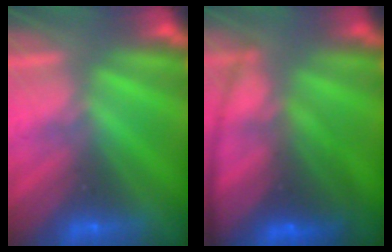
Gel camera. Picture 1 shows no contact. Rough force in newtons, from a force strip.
{"total": 5.7}